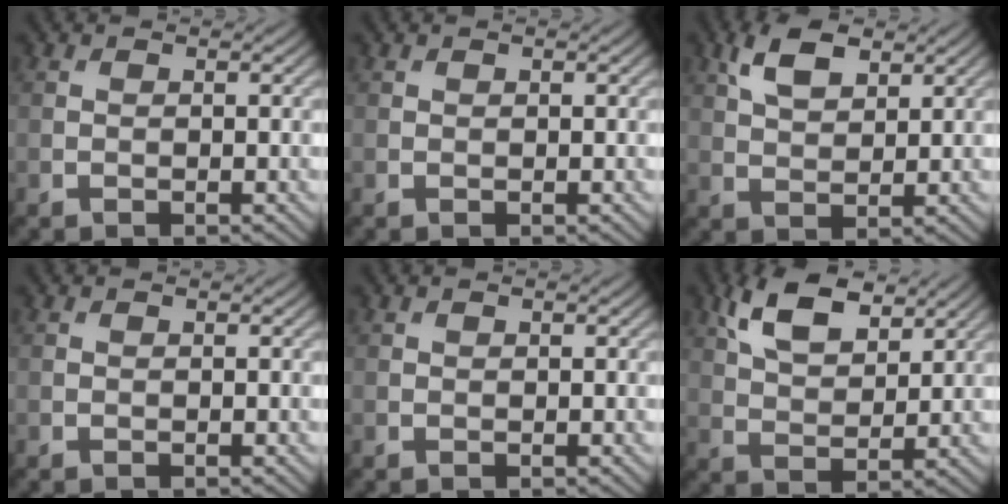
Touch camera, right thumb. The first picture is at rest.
{"total": 0.0}
{"total": 5.6, "force": [3.1, 2.7, 3.8], "torque": [-0.084, 0.006, 0.061]}
{"total": 0.0}
{"total": 0.0}
{"total": 8.6, "force": [5.0, 4.1, 5.6], "torque": [-0.125, 0.006, 0.097]}